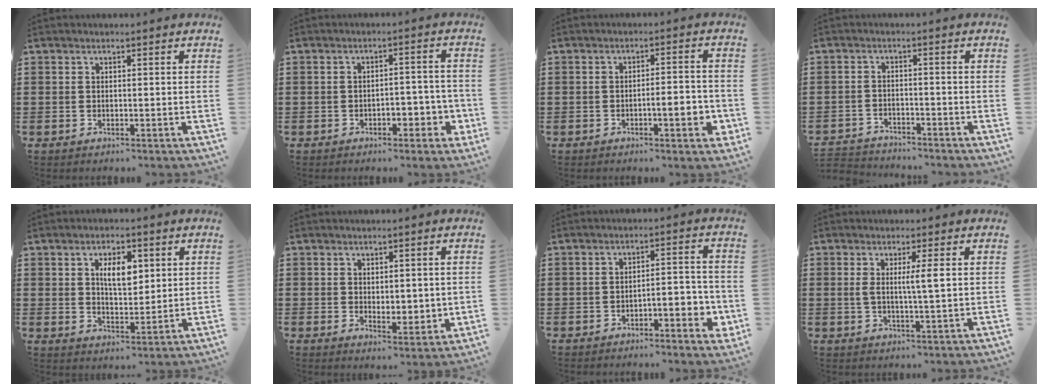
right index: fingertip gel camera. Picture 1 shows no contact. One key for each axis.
{"total": 4.2, "fx": -1.7, "fy": 2.4, "fz": 3.0, "tx": -0.035, "ty": 0.002, "tz": -0.034}
{"total": 4.9, "fx": -1.7, "fy": 1.2, "fz": 4.4, "tx": -0.063, "ty": -0.001, "tz": -0.030}
{"total": 2.7, "fx": -2.7, "fy": 0.3, "fz": -0.3, "tx": -0.004, "ty": 0.000, "tz": -0.060}
{"total": 5.5, "fx": 1.8, "fy": 2.5, "fz": 4.5, "tx": -0.079, "ty": 0.003, "tz": 0.027}
{"total": 2.7, "fx": 1.3, "fy": 1.9, "fz": 1.5, "tx": -0.018, "ty": 0.005, "tz": 0.020}
{"total": 4.0, "fx": -2.5, "fy": 1.2, "fz": 2.9, "tx": -0.040, "ty": 0.005, "tz": -0.048}
{"total": 3.7, "fx": 0.6, "fy": -0.1, "fz": 3.6, "tx": -0.071, "ty": -0.005, "tz": 0.006}